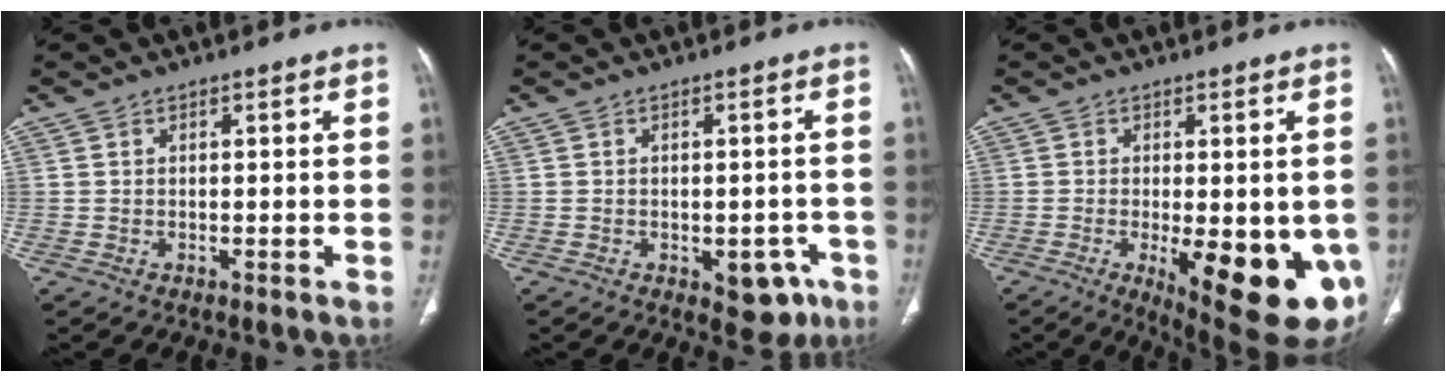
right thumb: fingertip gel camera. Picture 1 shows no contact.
{"total": 5.9, "force": [-2.6, 3.5, 4.0], "torque": [-0.020, 0.013, -0.025]}
{"total": 17.6, "force": [-5.3, 6.4, 15.5], "torque": [-0.153, -0.019, -0.053]}